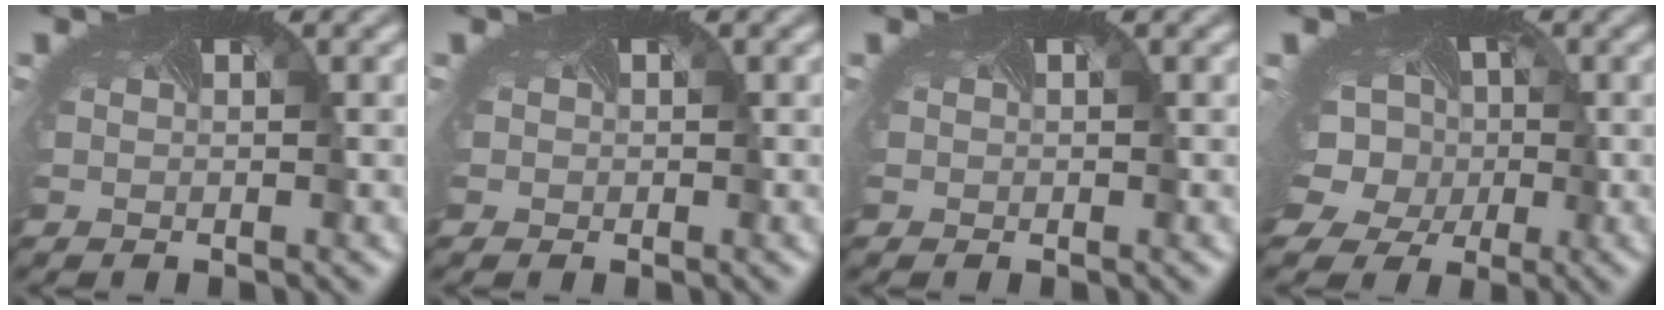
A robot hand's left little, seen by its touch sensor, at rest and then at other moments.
{"total": 1.0, "force": [-0.1, 1.0, 0.1], "torque": [0.002, -0.001, -0.003]}
{"total": 0.6, "force": [-0.1, 0.6, 0.0], "torque": [0.003, -0.001, -0.002]}
{"total": 8.3, "force": [-0.4, 7.1, 4.2], "torque": [-0.072, -0.004, -0.025]}